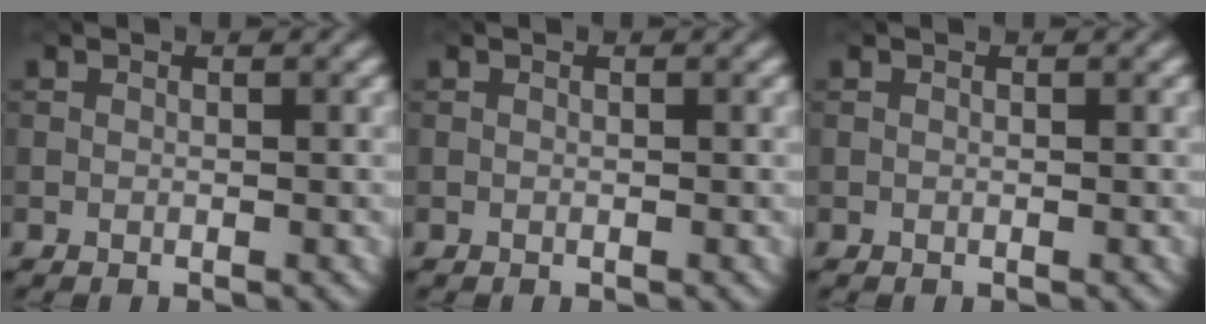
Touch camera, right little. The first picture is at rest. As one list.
[{"total": 0.0}, {"total": 0.0}]